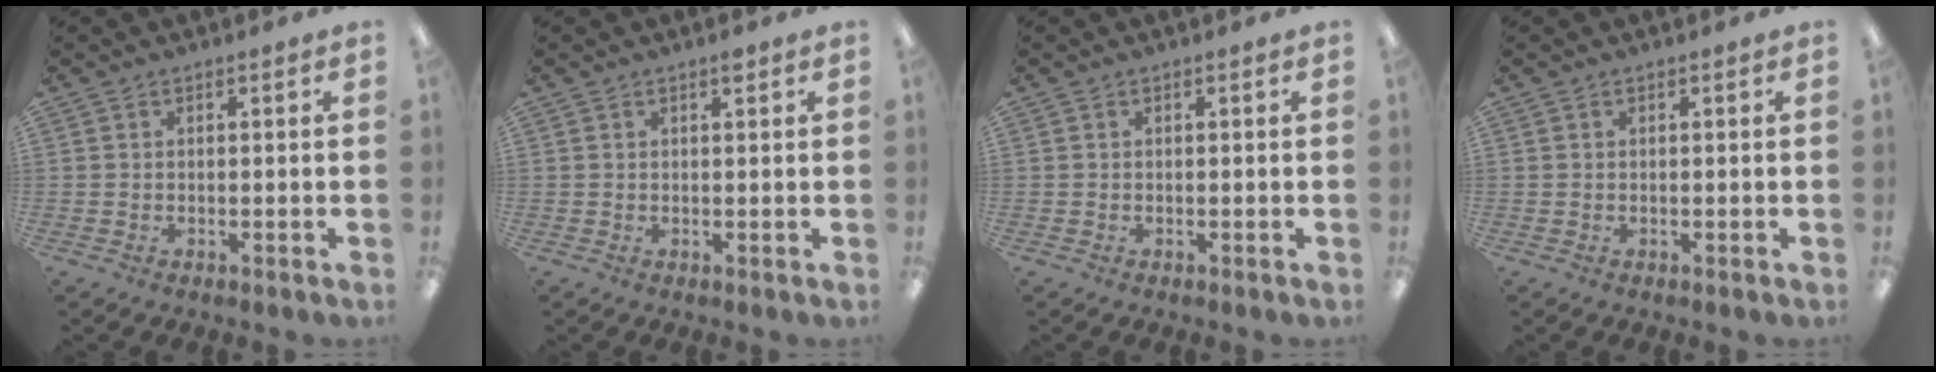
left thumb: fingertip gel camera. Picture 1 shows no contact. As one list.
[{"total": 1.1, "force": [0.8, 0.2, 0.7], "torque": [-0.007, -0.002, 0.012]}, {"total": 0.0}, {"total": 0.0}]